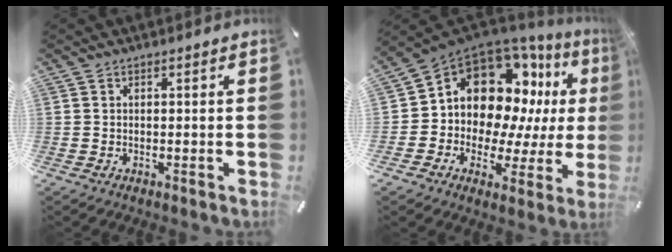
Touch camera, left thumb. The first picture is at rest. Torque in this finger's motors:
{"motor_torque": [0.54, 1.86, 1.65, -1.12, 0.13]}